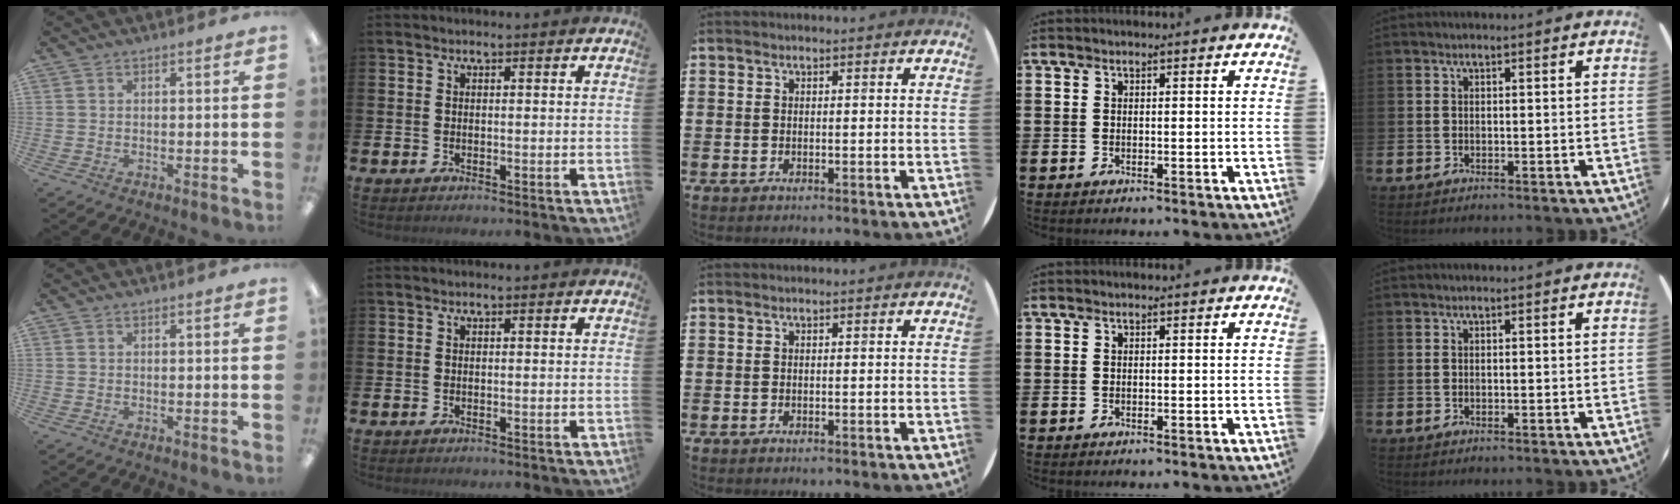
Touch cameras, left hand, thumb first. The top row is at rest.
{}